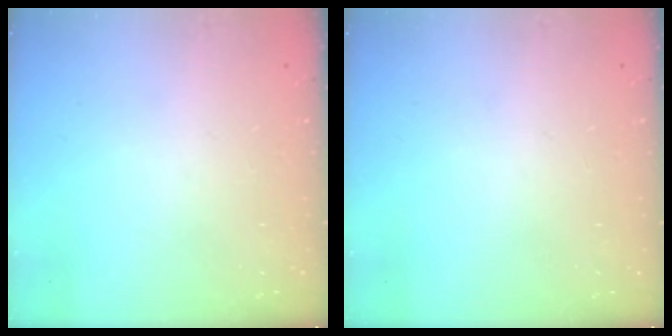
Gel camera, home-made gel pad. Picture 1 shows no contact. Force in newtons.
{"total": 0.0}